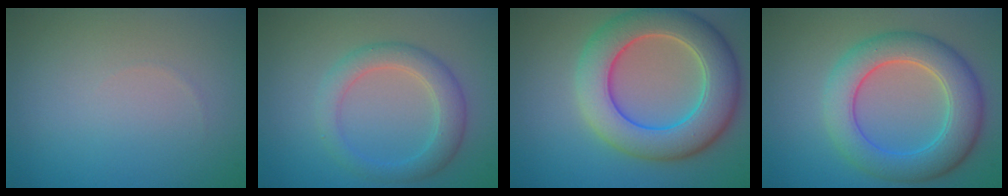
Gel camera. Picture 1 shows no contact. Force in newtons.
{"total": 3.4, "press": 3.4, "slide": 0.1}
{"total": 8.6, "press": 8.6, "slide": 0.3}
{"total": 6.7, "press": 6.7, "slide": 0.4}